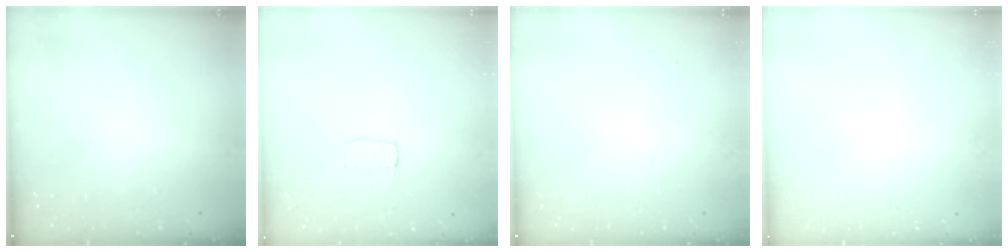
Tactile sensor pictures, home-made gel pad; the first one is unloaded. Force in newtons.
{"total": 5.2, "press": 5.2, "slide": 0.3}
{"total": 0.0}
{"total": 0.0}